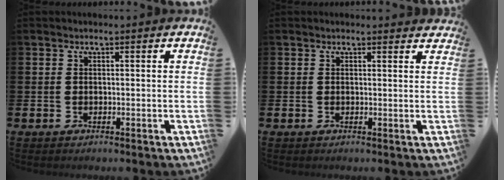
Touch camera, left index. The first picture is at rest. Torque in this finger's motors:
{"motor_torque": [0.93, -1.21, 0.18, 0.01]}